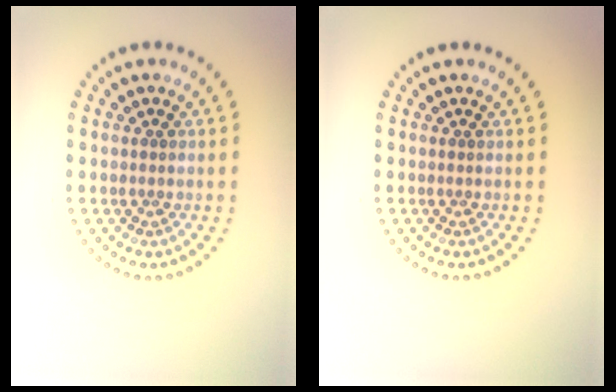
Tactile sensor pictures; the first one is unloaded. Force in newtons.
{"total": 0.0}